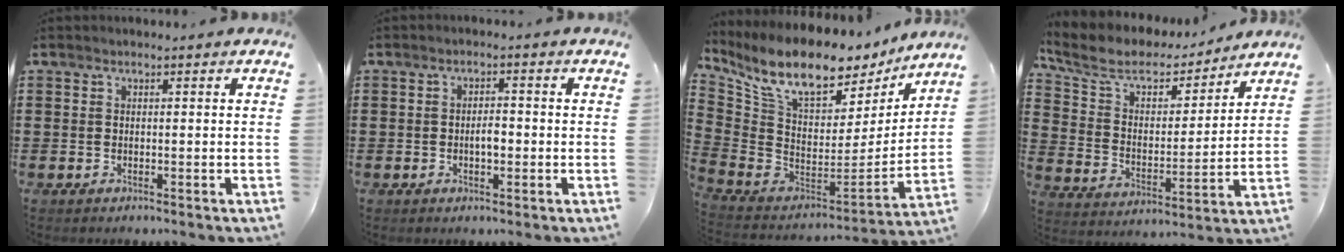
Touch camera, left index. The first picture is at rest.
{"total": 2.5, "force": [-0.3, 1.0, 2.3], "torque": [-0.037, 0.001, -0.009]}
{"total": 11.4, "force": [8.4, 4.5, 6.3], "torque": [-0.145, -0.062, 0.149]}
{"total": 7.5, "force": [6.1, 2.9, 3.2], "torque": [-0.094, -0.034, 0.103]}